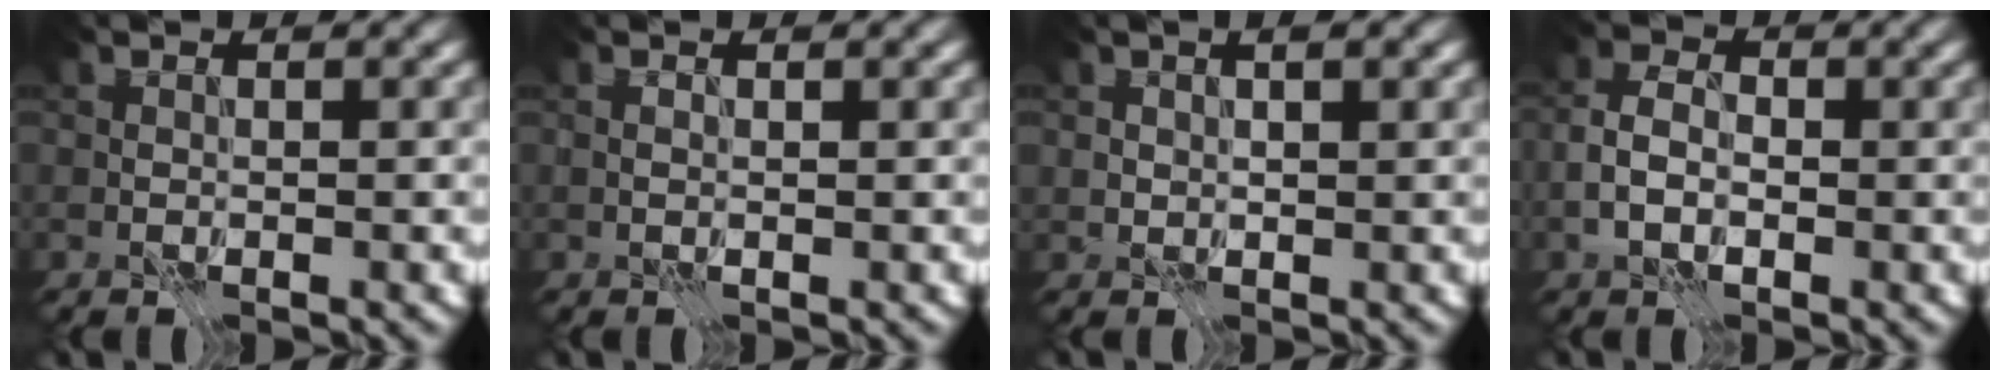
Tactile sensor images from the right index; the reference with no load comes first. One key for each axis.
{"total": 0.7, "fx": 0.2, "fy": 0.2, "fz": 0.7, "tx": -0.015, "ty": -0.001, "tz": 0.002}
{"total": 1.8, "fx": 0.8, "fy": 0.8, "fz": 1.3, "tx": -0.023, "ty": 0.002, "tz": 0.016}
{"total": 3.1, "fx": -0.9, "fy": 2.1, "fz": 2.2, "tx": -0.045, "ty": 0.005, "tz": -0.023}